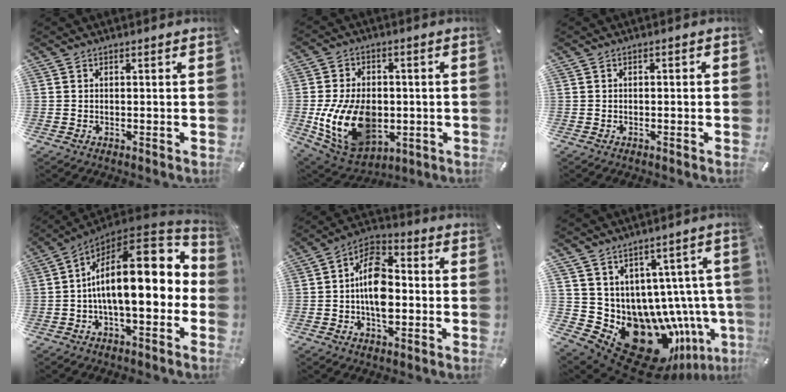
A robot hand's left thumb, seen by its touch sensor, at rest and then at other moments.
{"total": 17.3, "force": [-2.8, 12.1, 12.1], "torque": [-0.253, 0.002, -0.044]}
{"total": 1.1, "force": [-0.6, 0.5, 0.7], "torque": [-0.014, 0.003, -0.012]}
{"total": 20.9, "force": [1.3, 9.0, 18.8], "torque": [-0.310, -0.029, 0.021]}
{"total": 11.8, "force": [-1.8, 7.2, 9.2], "torque": [-0.162, 0.012, -0.029]}
{"total": 19.1, "force": [-6.9, 13.6, 11.5], "torque": [-0.152, -0.024, -0.058]}